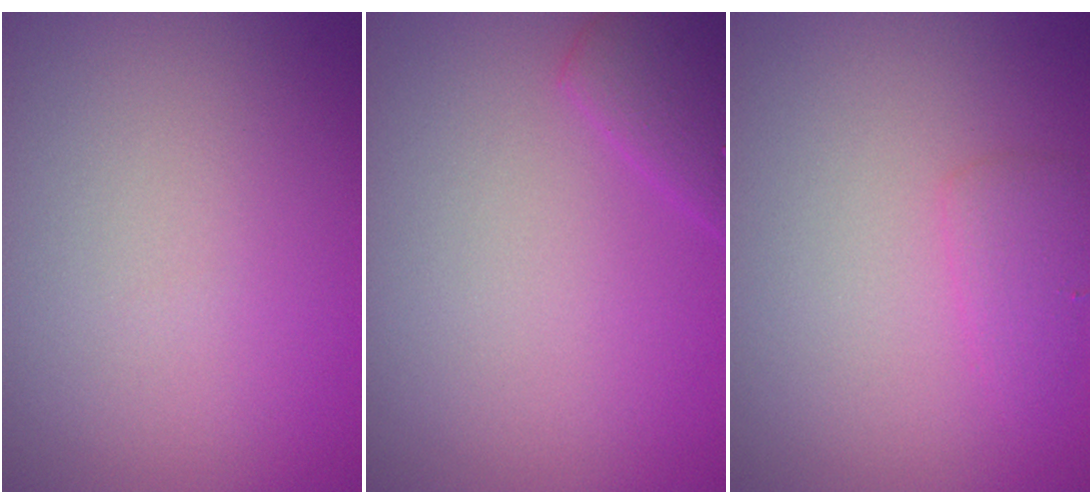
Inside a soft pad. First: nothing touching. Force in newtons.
{"total": 2.7, "press": 2.7, "slide": 0.2}
{"total": 1.4, "press": 1.4, "slide": 0.1}